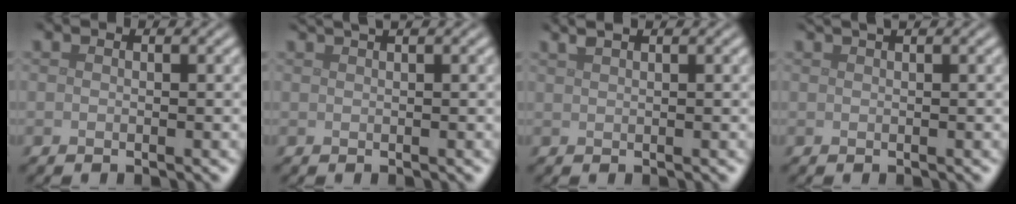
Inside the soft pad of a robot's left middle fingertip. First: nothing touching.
{"total": 2.1, "force": [1.4, 0.6, 1.4], "torque": [-0.013, 0.005, 0.016]}
{"total": 2.3, "force": [1.6, 0.8, 1.4], "torque": [-0.014, 0.010, 0.013]}
{"total": 1.7, "force": [1.1, 0.5, 1.1], "torque": [-0.011, 0.004, 0.012]}